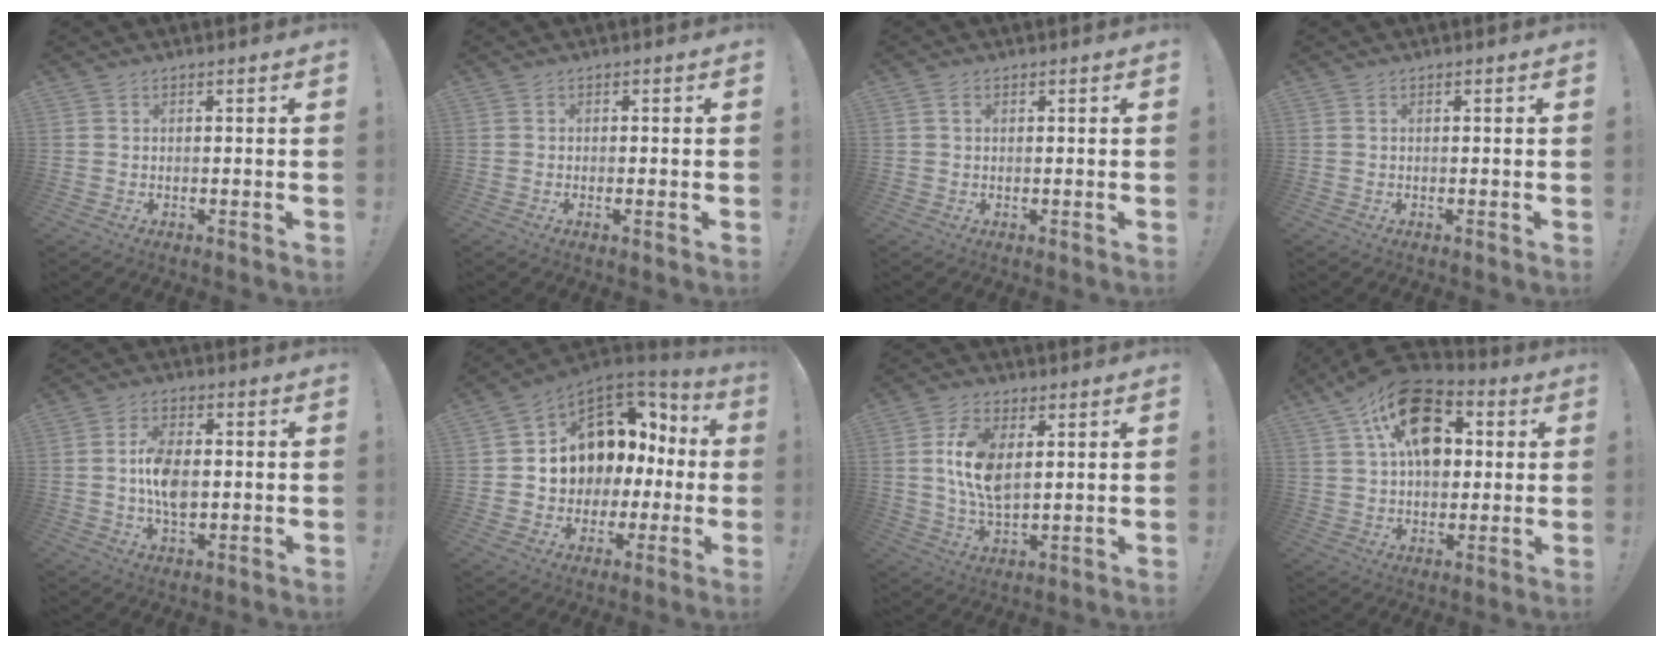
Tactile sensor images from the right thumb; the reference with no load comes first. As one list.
[{"total": 1.3, "force": [-0.3, 0.0, 1.2], "torque": [-0.018, -0.003, -0.006]}, {"total": 1.3, "force": [0.5, 0.9, 0.8], "torque": [-0.011, 0.001, 0.007]}, {"total": 0.0}, {"total": 9.5, "force": [-0.6, 5.5, 7.7], "torque": [-0.128, 0.002, -0.011]}, {"total": 11.3, "force": [3.8, 9.3, 5.1], "torque": [-0.081, -0.033, 0.083]}, {"total": 11.9, "force": [2.7, 6.4, 9.7], "torque": [-0.175, -0.010, 0.044]}, {"total": 19.9, "force": [7.2, 12.8, 13.5], "torque": [-0.207, -0.028, 0.128]}]